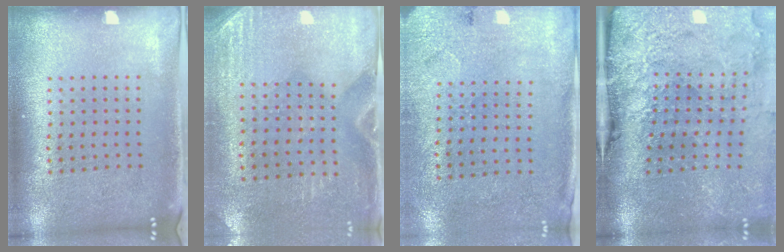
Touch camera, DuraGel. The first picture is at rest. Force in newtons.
{"total": 2.8, "press": 2.5, "slide": 1.3}
{"total": 2.7, "press": 2.2, "slide": 1.5}
{"total": 5.0, "press": 3.8, "slide": 3.3}